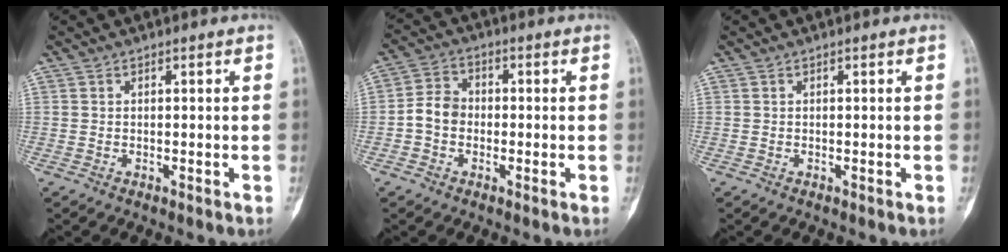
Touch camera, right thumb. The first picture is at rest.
{"total": 5.6, "force": [-1.1, 4.5, 3.0], "torque": [-0.042, 0.019, -0.031]}
{"total": 0.0}